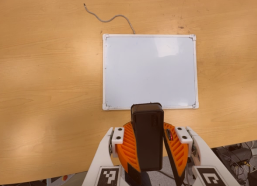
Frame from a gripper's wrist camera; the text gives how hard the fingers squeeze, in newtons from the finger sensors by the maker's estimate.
{"total": 9.9, "left": 10.0, "right": 9.8}